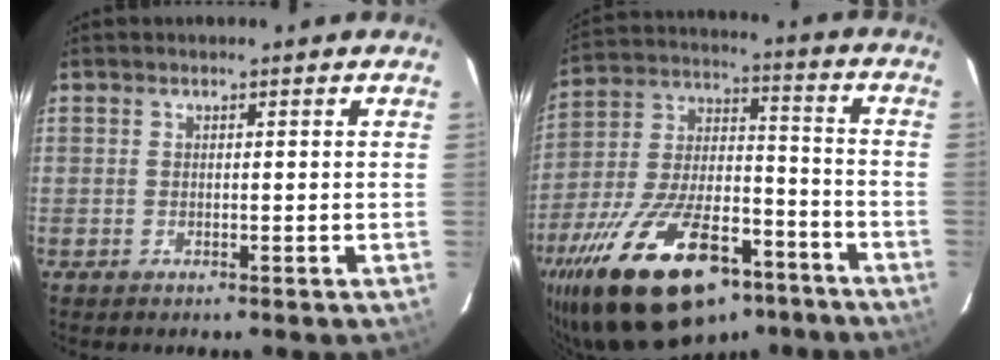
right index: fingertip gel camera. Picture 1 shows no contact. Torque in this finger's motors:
{"motor_torque": [1.58, -0.55, 1.05, 0.21]}